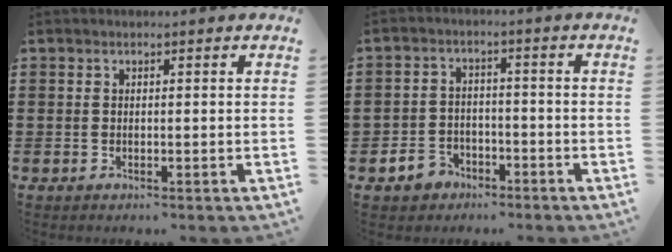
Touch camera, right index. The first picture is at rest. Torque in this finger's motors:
{"motor_torque": [1.28, -0.18, 0.34, 0.14]}